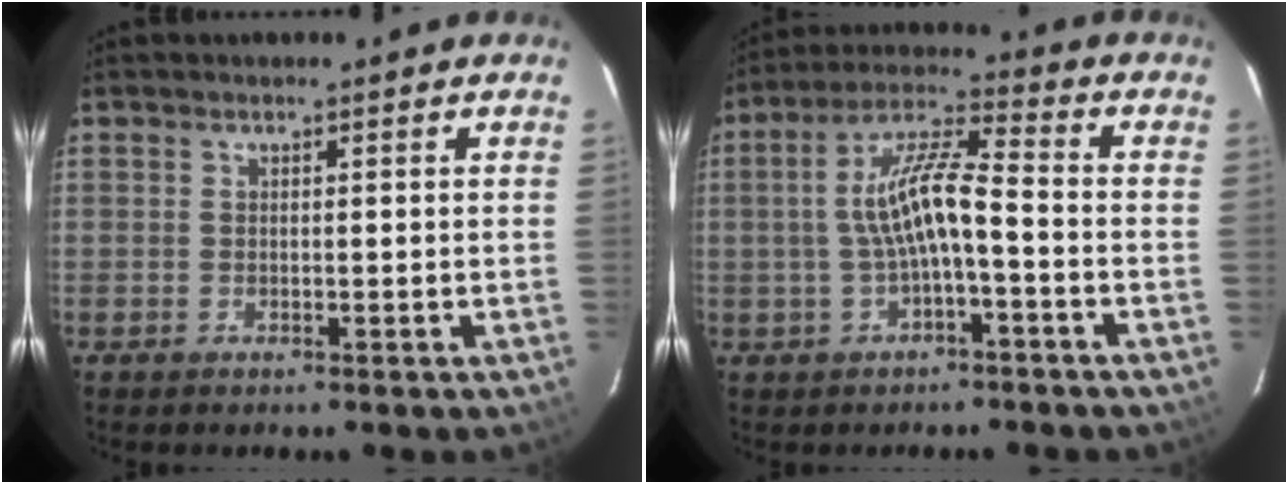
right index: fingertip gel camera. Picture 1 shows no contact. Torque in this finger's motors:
{"motor_torque": [0.44, -0.13, 0.35, 0.13]}